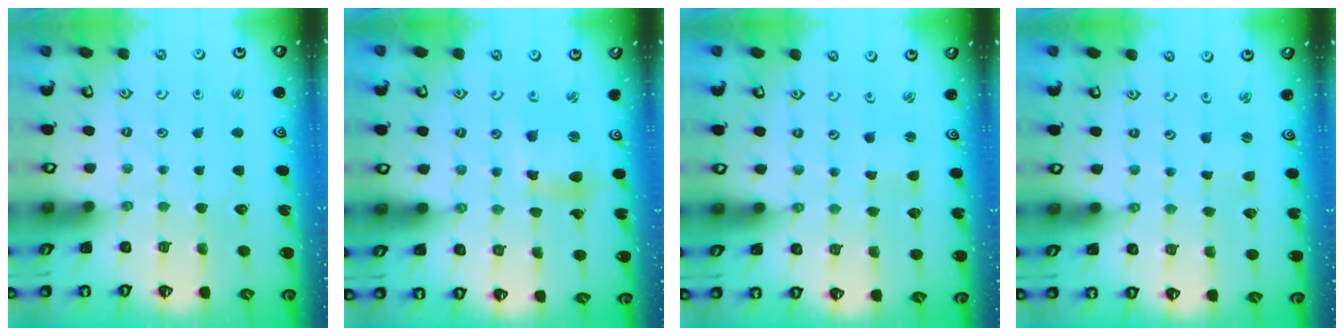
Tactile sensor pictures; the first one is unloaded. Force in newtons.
{"total": 9.1, "press": 9.1, "slide": 1.1}
{"total": 1.0, "press": 1.0, "slide": 0.0}
{"total": 0.5, "press": 0.5, "slide": 0.1}